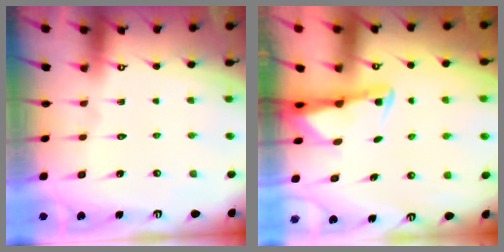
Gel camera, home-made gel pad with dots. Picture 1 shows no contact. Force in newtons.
{"total": 3.3, "press": 3.3, "slide": 0.4}